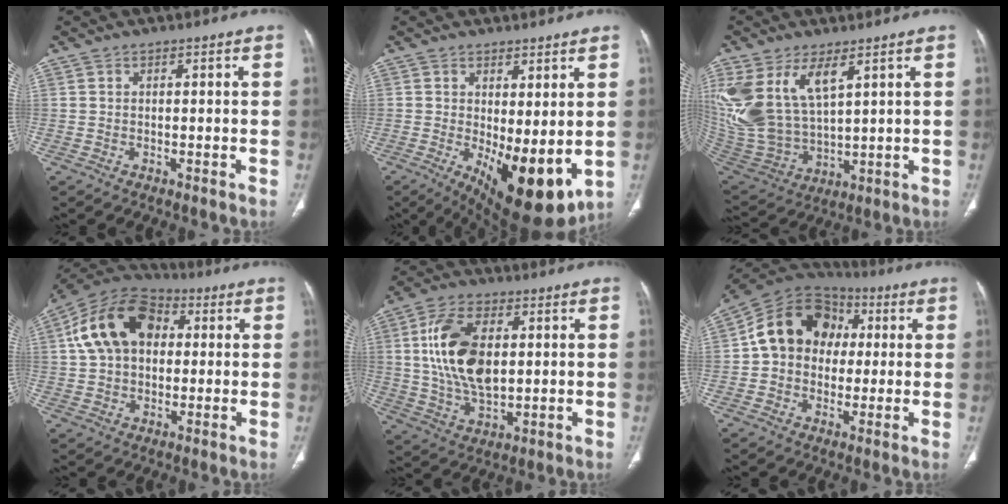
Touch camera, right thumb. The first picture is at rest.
{"total": 12.8, "force": [-1.1, 5.2, 11.7], "torque": [-0.162, -0.027, 0.002]}
{"total": 17.2, "force": [7.4, 8.8, 12.8], "torque": [-0.270, -0.026, 0.167]}
{"total": 16.4, "force": [3.3, 11.4, 11.3], "torque": [-0.186, 0.027, 0.049]}
{"total": 15.7, "force": [2.5, 8.8, 12.8], "torque": [-0.240, -0.004, 0.052]}
{"total": 15.6, "force": [2.1, 12.6, 9.0], "torque": [-0.119, 0.033, 0.025]}